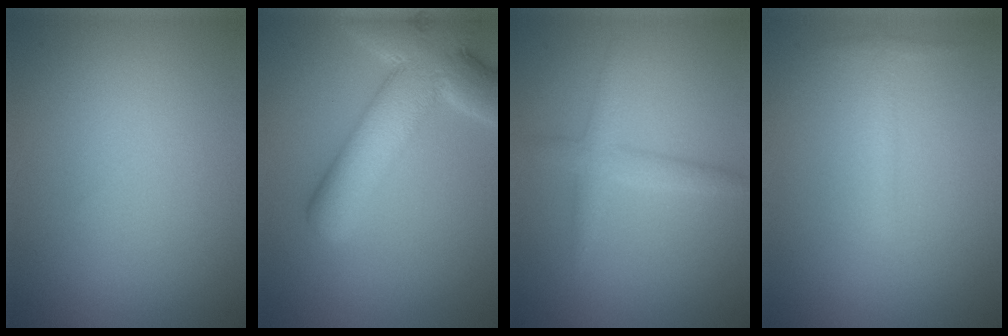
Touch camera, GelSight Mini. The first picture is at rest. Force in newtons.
{"total": 9.2, "press": 9.2, "slide": 0.9}
{"total": 2.2, "press": 2.2, "slide": 0.1}
{"total": 1.1, "press": 1.1, "slide": 0.0}